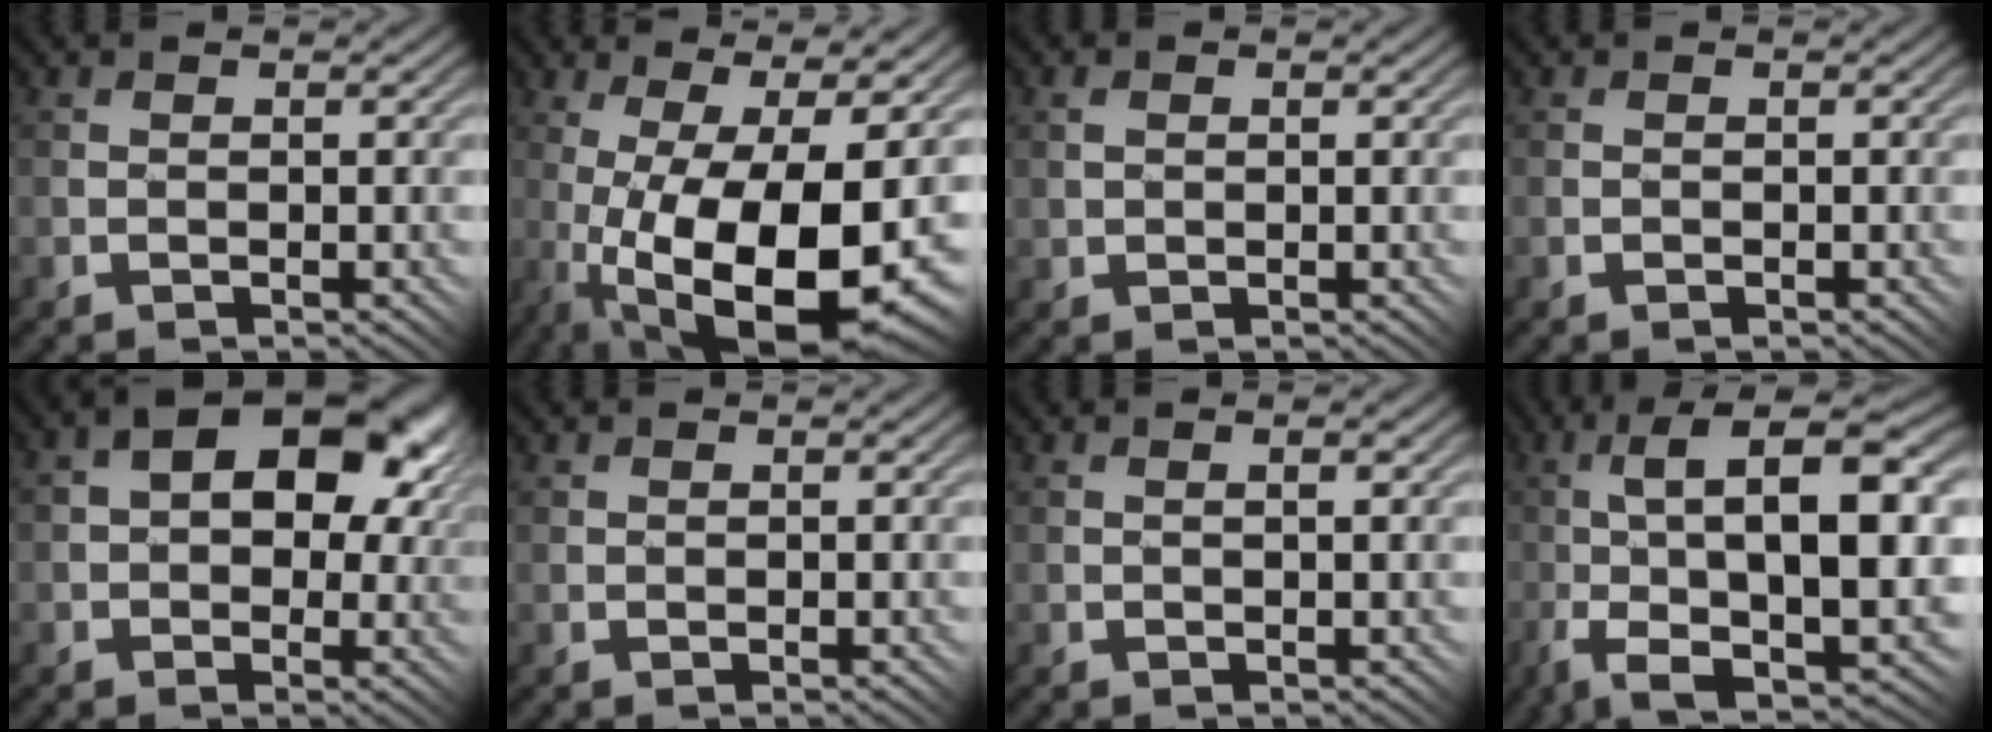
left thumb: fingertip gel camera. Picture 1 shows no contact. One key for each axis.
{"total": 14.9, "fx": -4.1, "fy": 4.8, "fz": 13.6, "tx": -0.229, "ty": -0.018, "tz": -0.053}
{"total": 1.4, "fx": 0.6, "fy": 1.1, "fz": 0.6, "tx": -0.012, "ty": 0.001, "tz": 0.011}
{"total": 0.0}
{"total": 11.8, "fx": 3.1, "fy": 7.7, "fz": 8.4, "tx": -0.109, "ty": 0.006, "tz": 0.053}
{"total": 0.5, "fx": 0.4, "fy": 0.2, "fz": 0.1, "tx": -0.004, "ty": 0.000, "tz": 0.011}
{"total": 1.2, "fx": 0.6, "fy": 0.0, "fz": 1.1, "tx": -0.017, "ty": 0.008, "tz": 0.016}
{"total": 15.3, "fx": 0.3, "fy": 5.0, "fz": 14.4, "tx": -0.255, "ty": 0.009, "tz": 0.007}